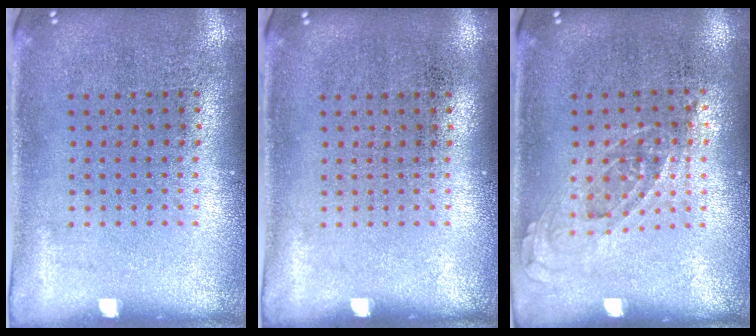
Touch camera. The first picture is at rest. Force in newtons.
{"total": 0.0}
{"total": 0.7, "press": 0.7, "slide": 0.3}